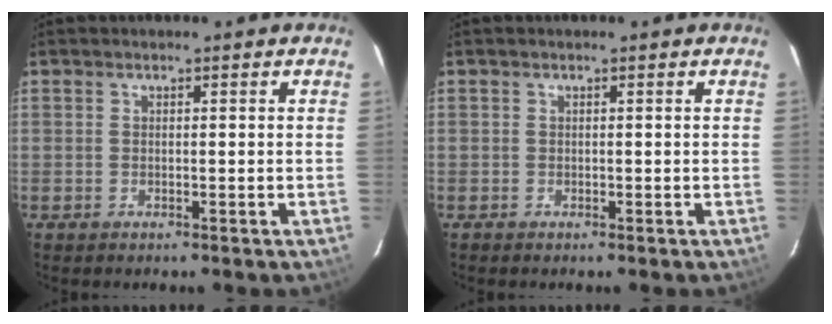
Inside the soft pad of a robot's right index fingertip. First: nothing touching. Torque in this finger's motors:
{"motor_torque": [-1.22, -0.62, -1.05, -0.21]}